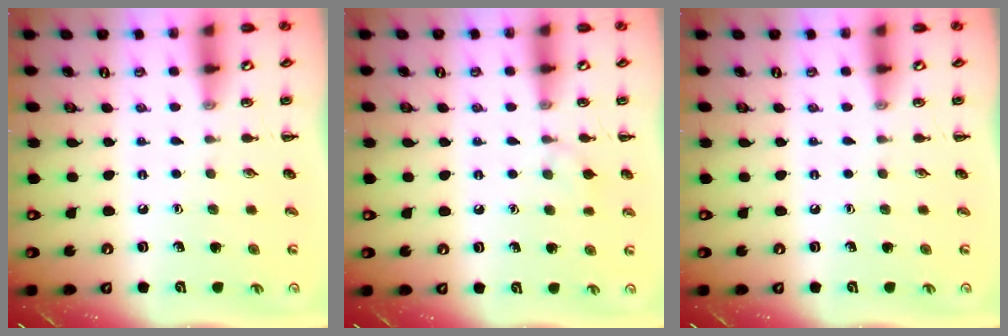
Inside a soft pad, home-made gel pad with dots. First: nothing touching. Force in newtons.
{"total": 6.5, "press": 6.2, "slide": 1.9}
{"total": 0.0}